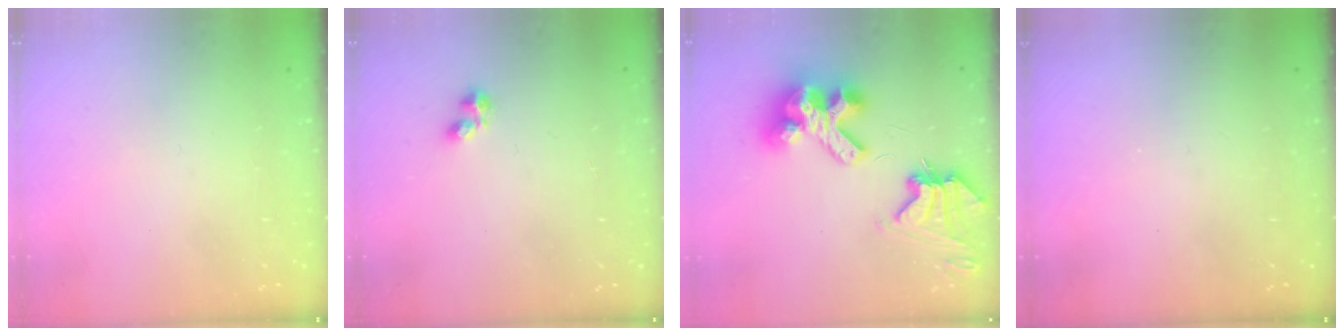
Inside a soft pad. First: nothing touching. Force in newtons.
{"total": 2.9, "press": 2.8, "slide": 0.5}
{"total": 13.0, "press": 13.0, "slide": 0.9}
{"total": 0.0}